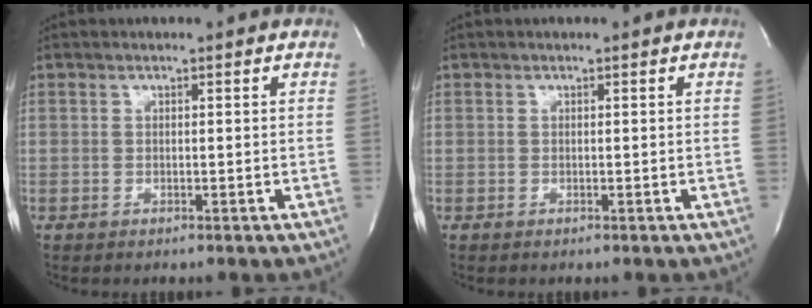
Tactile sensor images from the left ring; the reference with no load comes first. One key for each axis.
{"total": 0.0}